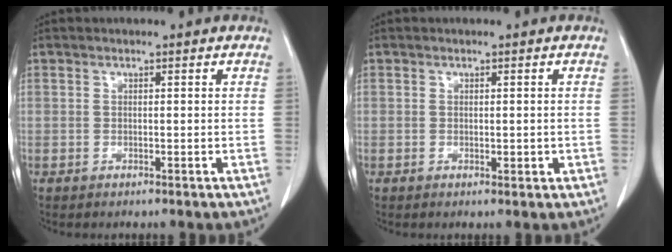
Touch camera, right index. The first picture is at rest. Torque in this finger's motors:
{"motor_torque": [0.03, 0.14, 0.07, 0.05]}